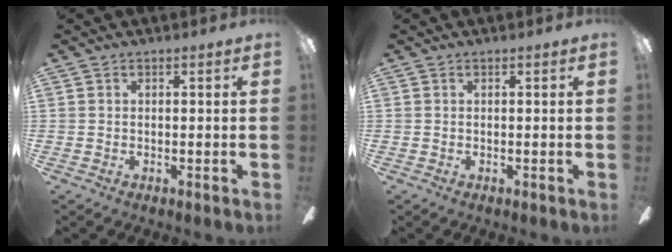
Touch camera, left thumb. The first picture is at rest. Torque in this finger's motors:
{"motor_torque": [0.00, 0.00, -0.11, 0.10, 0.00]}